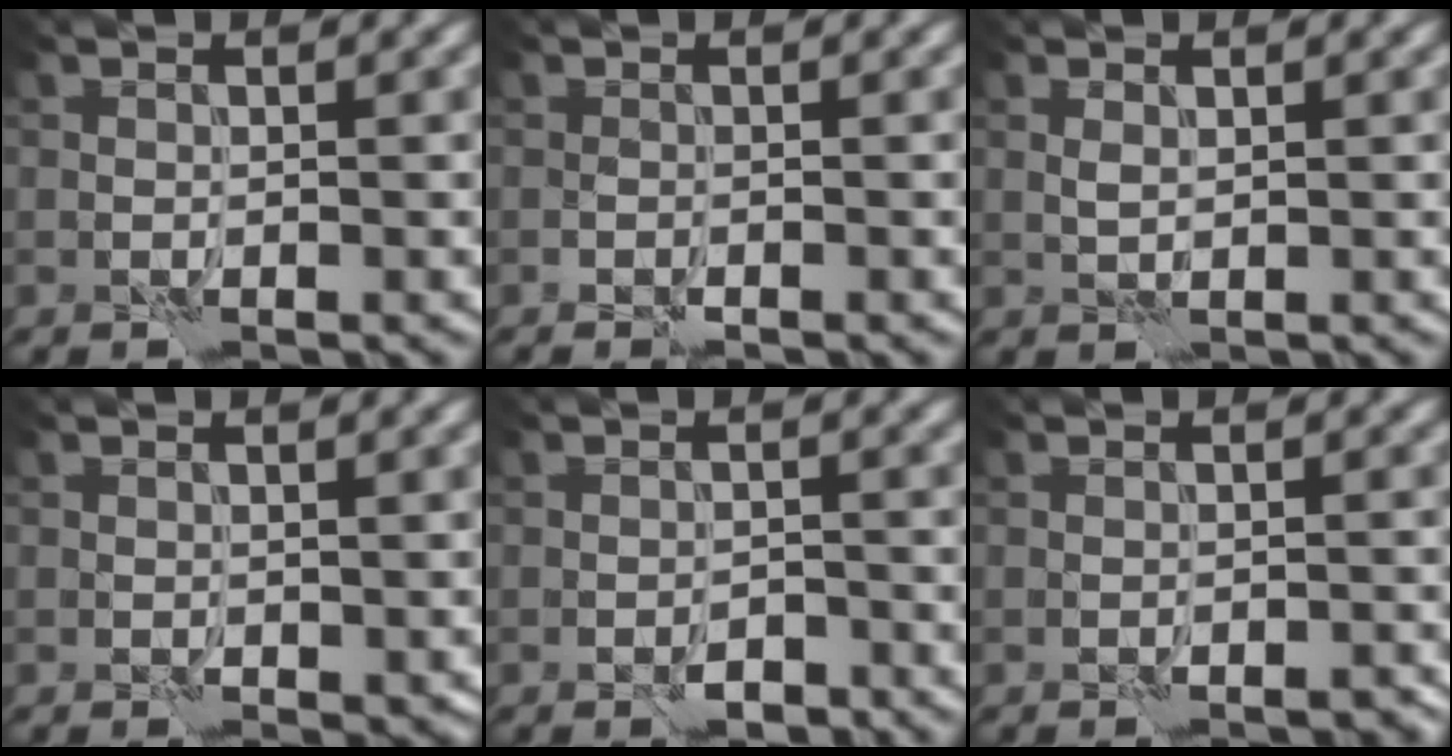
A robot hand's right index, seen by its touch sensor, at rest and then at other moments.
{"total": 0.6, "force": [-0.5, 0.1, 0.3], "torque": [-0.010, -0.001, -0.012]}
{"total": 0.7, "force": [0.6, 0.2, 0.3], "torque": [-0.011, -0.001, 0.012]}
{"total": 0.8, "force": [0.2, 0.7, 0.3], "torque": [-0.005, -0.005, 0.005]}
{"total": 1.7, "force": [-1.2, 0.8, 0.9], "torque": [-0.009, 0.002, -0.020]}
{"total": 1.4, "force": [-1.1, 0.7, 0.7], "torque": [-0.013, 0.004, -0.013]}